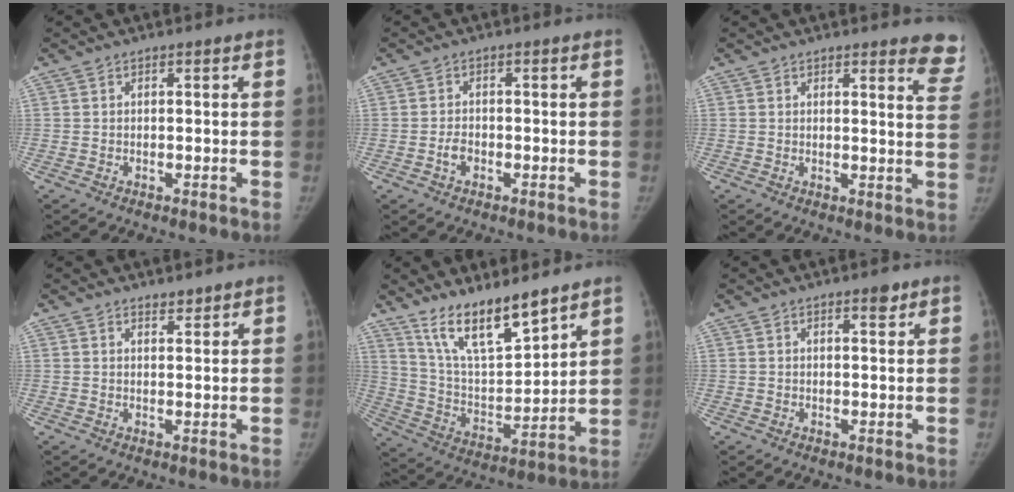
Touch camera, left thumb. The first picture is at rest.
{"total": 2.1, "force": [-0.8, 1.4, 1.3], "torque": [-0.023, 0.007, -0.016]}
{"total": 8.2, "force": [7.0, 1.9, 3.7], "torque": [-0.008, -0.042, 0.052]}
{"total": 1.9, "force": [1.7, 0.5, 0.5], "torque": [0.002, -0.015, 0.027]}
{"total": 14.9, "force": [11.4, 4.0, 8.7], "torque": [-0.126, -0.074, 0.218]}
{"total": 2.0, "force": [1.4, 0.5, 1.3], "torque": [-0.013, -0.009, 0.021]}